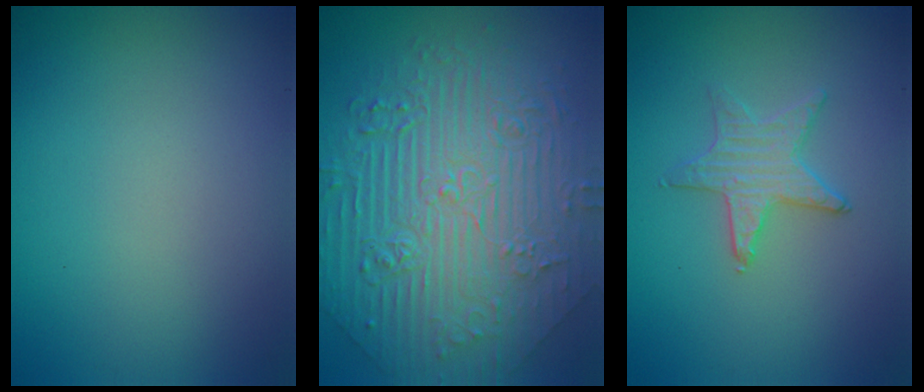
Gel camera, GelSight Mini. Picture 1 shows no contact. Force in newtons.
{"total": 10.5, "press": 7.7, "slide": 7.1}
{"total": 1.6, "press": 1.6, "slide": 0.2}